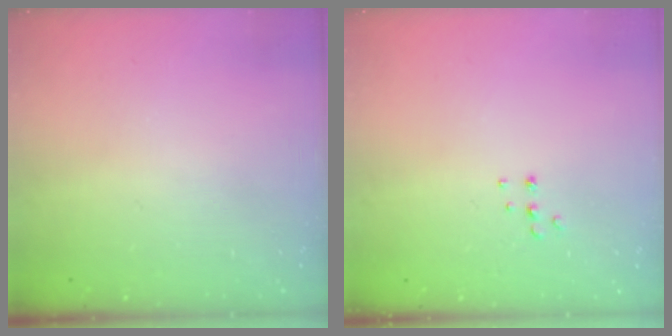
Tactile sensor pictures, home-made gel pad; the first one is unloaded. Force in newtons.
{"total": 4.4, "press": 4.4, "slide": 0.5}